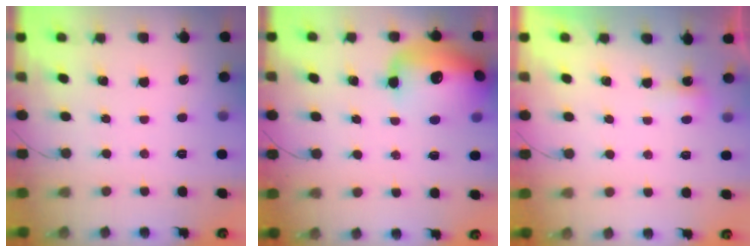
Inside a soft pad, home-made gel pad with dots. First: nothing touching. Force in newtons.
{"total": 19.7, "press": 18.4, "slide": 7.2}
{"total": 2.3, "press": 2.1, "slide": 0.8}